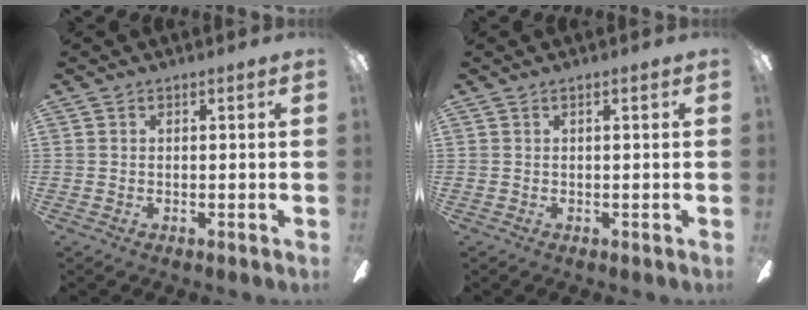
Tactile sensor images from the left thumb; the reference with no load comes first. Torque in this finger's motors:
{"motor_torque": [-0.03, 0.05, -0.21, 0.05, 0.00]}